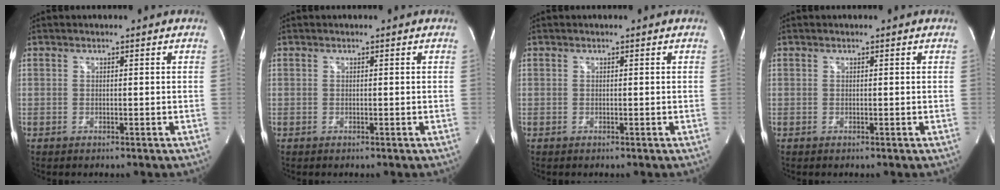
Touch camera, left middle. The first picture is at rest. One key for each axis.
{"total": 0.0}
{"total": 0.0}
{"total": 0.0}